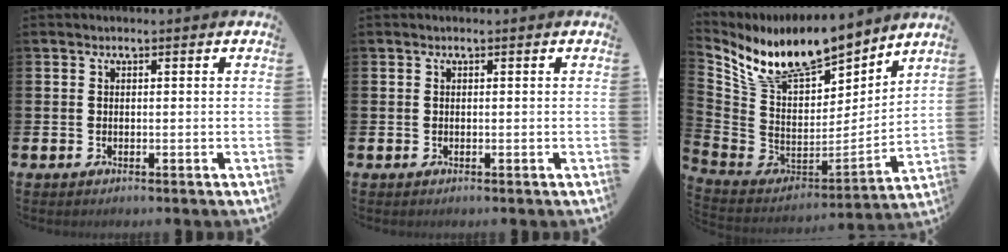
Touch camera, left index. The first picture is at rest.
{"total": 0.0}
{"total": 10.9, "force": [9.8, 3.2, 3.4], "torque": [-0.116, -0.065, 0.178]}